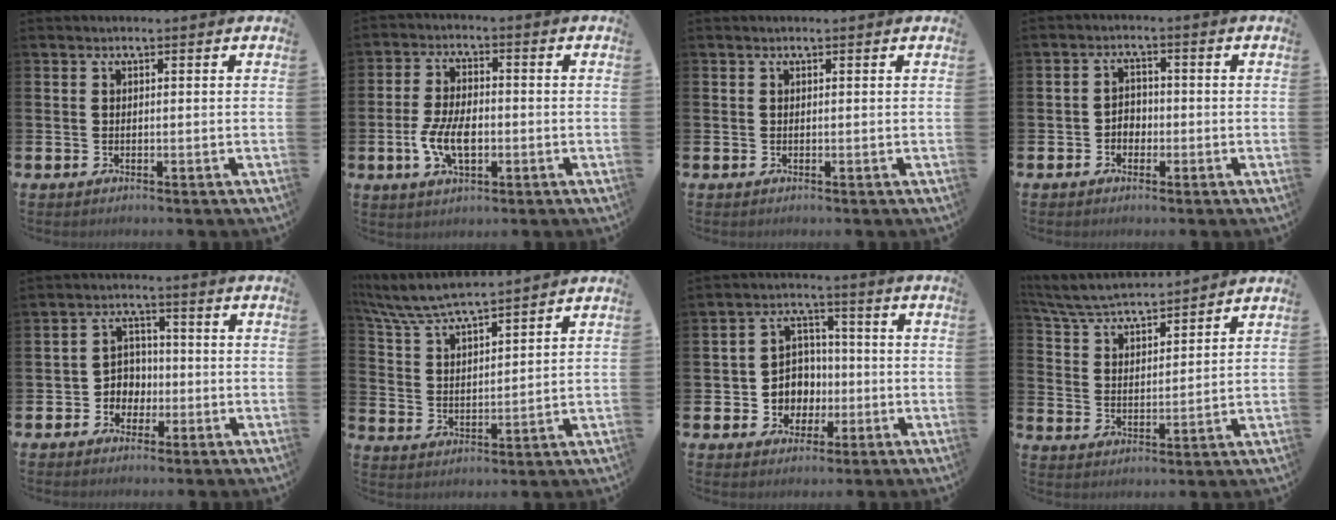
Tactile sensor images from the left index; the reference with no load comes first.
{"total": 6.5, "force": [-1.4, 3.5, 5.3], "torque": [-0.107, 0.001, -0.029]}
{"total": 0.0}
{"total": 2.3, "force": [-1.1, 1.9, 0.9], "torque": [-0.008, 0.003, -0.028]}
{"total": 3.7, "force": [-1.1, 3.4, 0.9], "torque": [-0.027, 0.003, -0.030]}
{"total": 7.0, "force": [6.7, 0.5, 1.9], "torque": [-0.069, -0.040, 0.118]}
{"total": 5.6, "force": [-0.3, 5.4, 1.2], "torque": [-0.040, 0.006, -0.009]}
{"total": 5.7, "force": [5.5, 0.8, 1.4], "torque": [-0.055, -0.036, 0.096]}